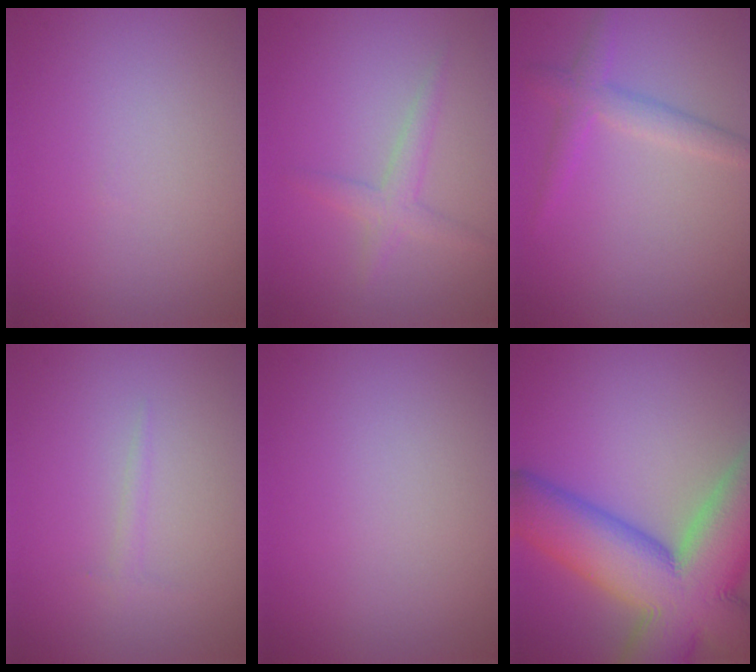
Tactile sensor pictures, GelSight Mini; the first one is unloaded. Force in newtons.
{"total": 1.9, "press": 1.9, "slide": 0.0}
{"total": 2.4, "press": 2.4, "slide": 0.1}
{"total": 0.7, "press": 0.7, "slide": 0.0}
{"total": 0.0}
{"total": 15.6, "press": 15.6, "slide": 0.9}